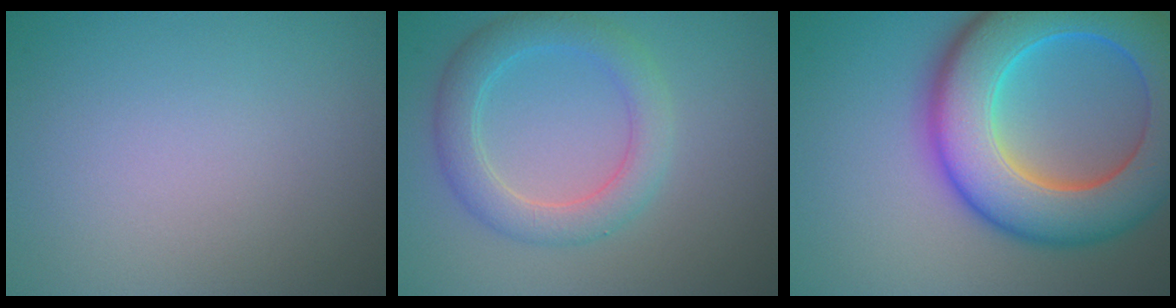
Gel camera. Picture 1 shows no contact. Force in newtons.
{"total": 4.1, "press": 4.1, "slide": 0.3}
{"total": 12.4, "press": 12.4, "slide": 0.3}